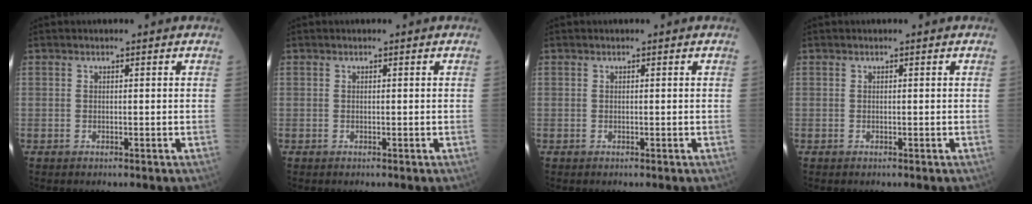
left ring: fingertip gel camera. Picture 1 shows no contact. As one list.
[{"total": 0.0}, {"total": 0.0}, {"total": 0.0}]